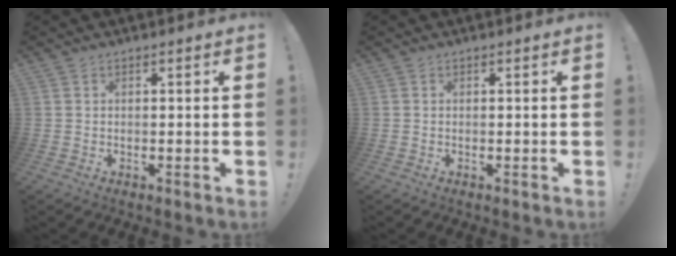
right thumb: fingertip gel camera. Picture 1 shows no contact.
{"total": 0.0}